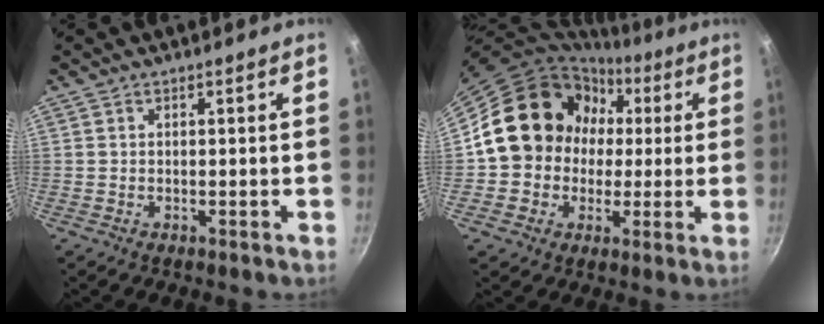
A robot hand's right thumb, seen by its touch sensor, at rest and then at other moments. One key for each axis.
{"total": 16.4, "fx": 1.4, "fy": 14.7, "fz": 7.0, "tx": -0.079, "ty": 0.036, "tz": 0.023}